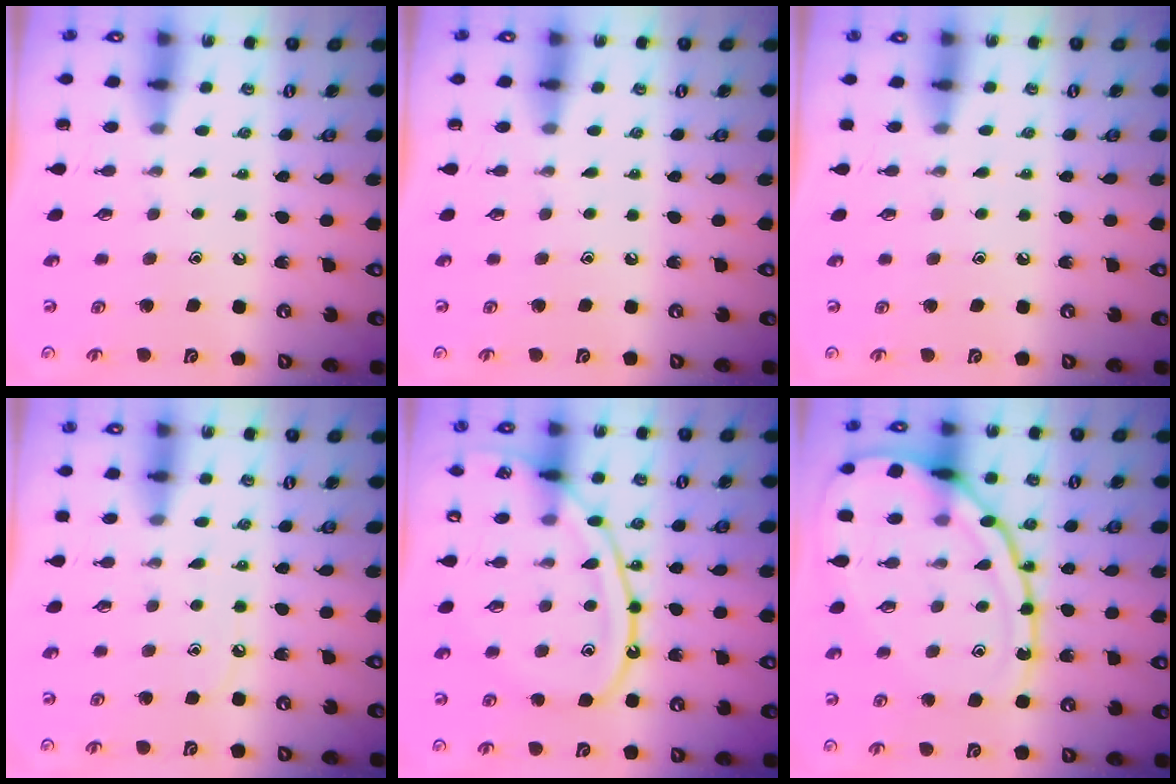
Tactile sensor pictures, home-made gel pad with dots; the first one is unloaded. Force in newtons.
{"total": 0.0}
{"total": 3.5, "press": 3.5, "slide": 0.6}
{"total": 6.0, "press": 6.0, "slide": 0.8}
{"total": 14.9, "press": 14.9, "slide": 1.4}
{"total": 19.4, "press": 19.3, "slide": 2.0}